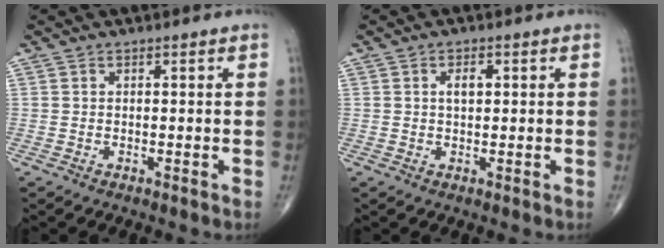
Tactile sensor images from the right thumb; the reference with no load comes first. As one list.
[{"total": 2.4, "force": [0.6, 1.3, 1.9], "torque": [-0.031, 0.001, 0.009]}]